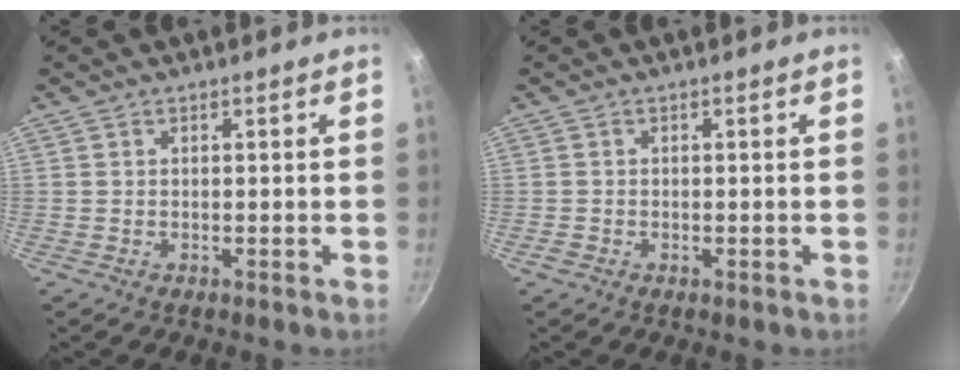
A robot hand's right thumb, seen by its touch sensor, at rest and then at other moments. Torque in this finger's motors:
{"motor_torque": [-0.28, 0.00, -0.24, 0.07, -0.02]}